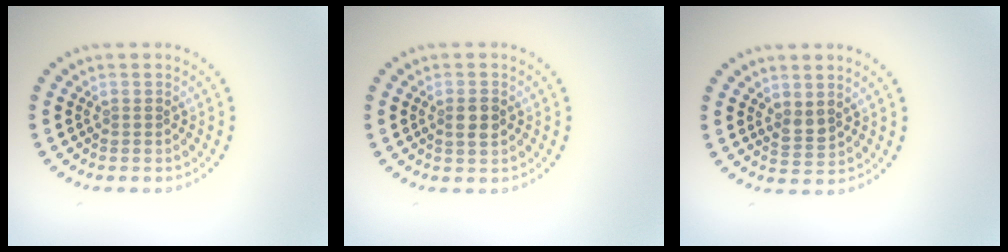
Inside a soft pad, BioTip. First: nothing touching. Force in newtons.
{"total": 1.9, "press": 1.9, "slide": 0.3}
{"total": 1.5, "press": 1.4, "slide": 0.7}